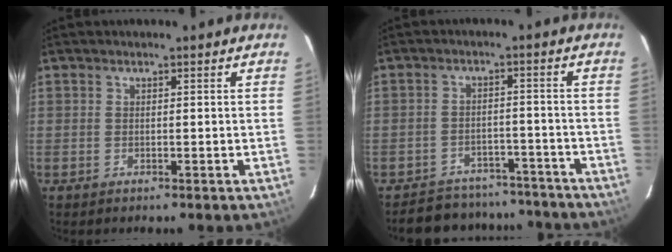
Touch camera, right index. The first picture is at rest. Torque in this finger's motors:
{"motor_torque": [1.04, -1.10, 0.53, 0.08]}